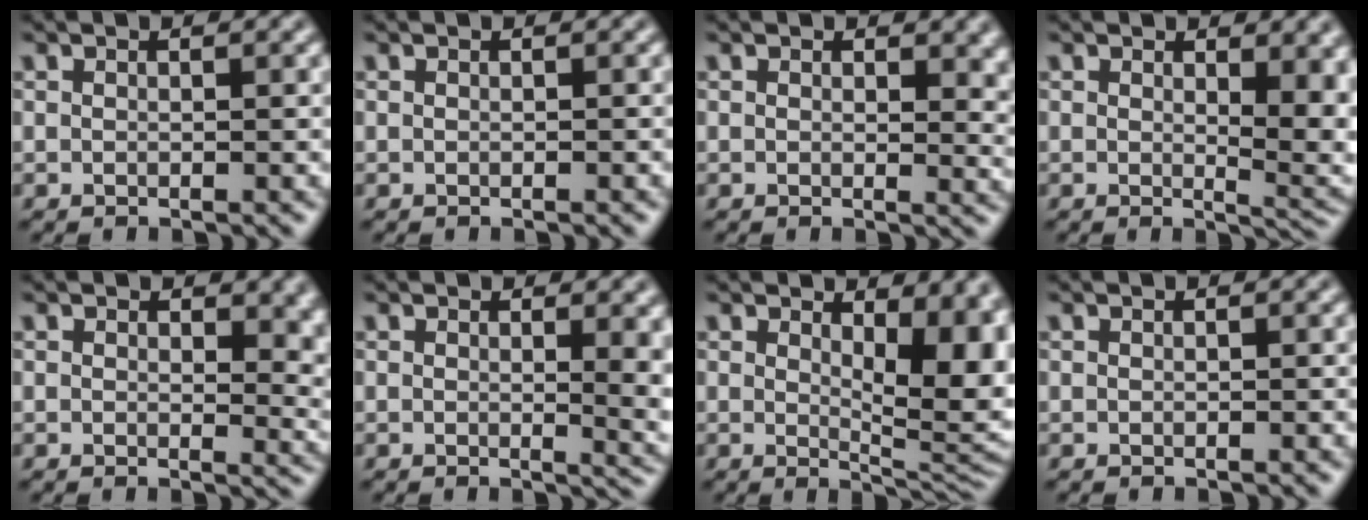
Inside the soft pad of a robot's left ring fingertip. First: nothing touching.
{"total": 0.0}
{"total": 3.1, "force": [1.0, 1.9, 2.3], "torque": [-0.020, -0.007, 0.012]}
{"total": 6.2, "force": [1.0, 2.6, 5.6], "torque": [-0.066, -0.012, 0.023]}
{"total": 4.3, "force": [1.3, 2.6, 3.3], "torque": [-0.025, -0.011, 0.018]}
{"total": 4.5, "force": [0.8, 1.9, 4.1], "torque": [-0.031, -0.007, 0.016]}
{"total": 8.4, "force": [1.8, 3.6, 7.4], "torque": [-0.080, -0.009, 0.035]}
{"total": 0.0}